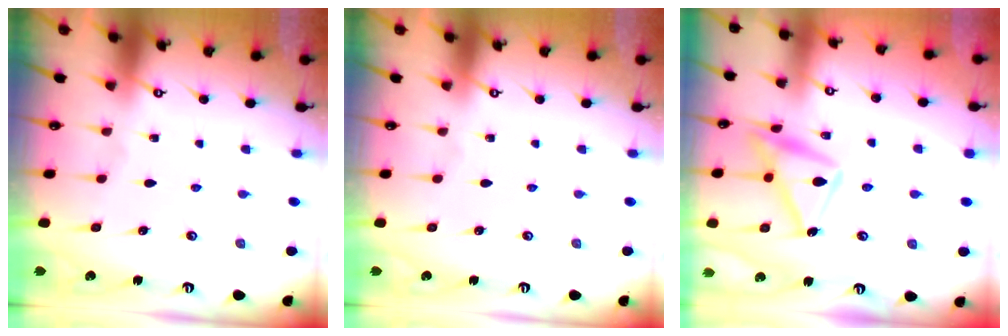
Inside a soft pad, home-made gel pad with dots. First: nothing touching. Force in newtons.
{"total": 0.0}
{"total": 15.3, "press": 15.3, "slide": 0.8}